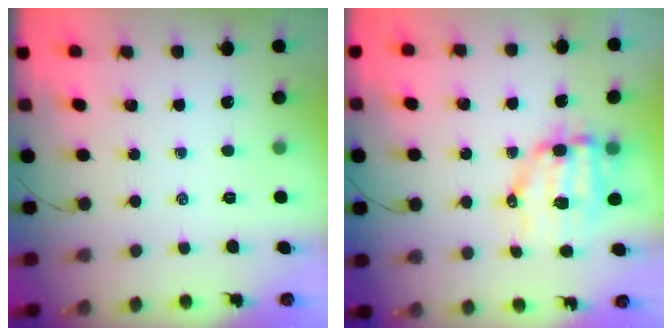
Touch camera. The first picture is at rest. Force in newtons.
{"total": 9.2, "press": 8.9, "slide": 2.1}